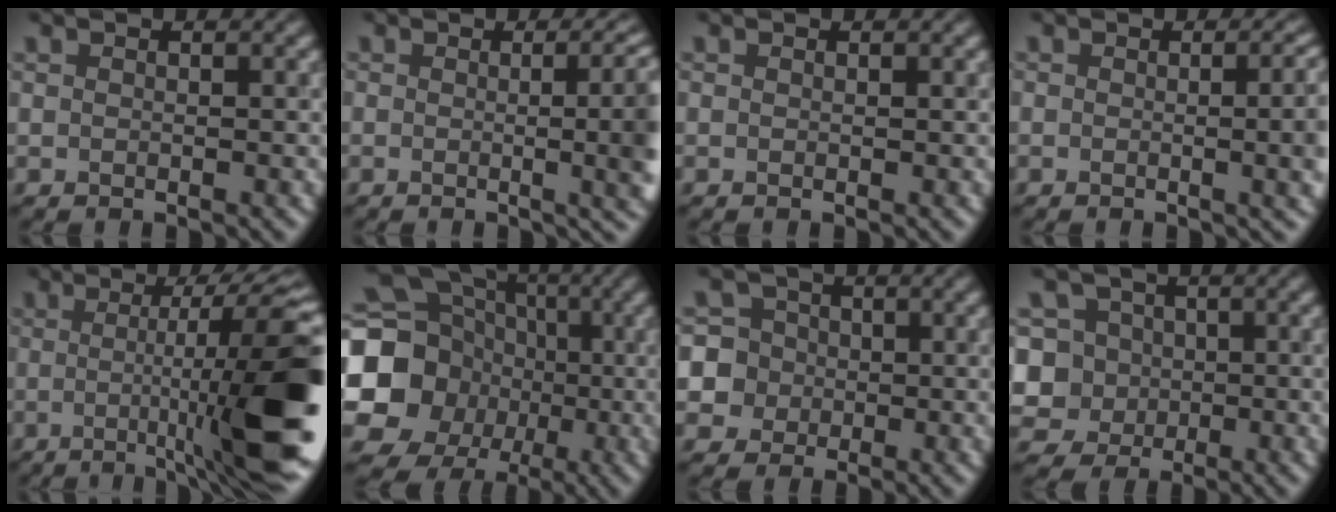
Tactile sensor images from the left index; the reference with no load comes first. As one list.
[{"total": 7.8, "force": [-0.4, 3.4, 7.0], "torque": [-0.052, -0.002, -0.003]}, {"total": 0.0}, {"total": 5.0, "force": [-0.4, 2.2, 4.5], "torque": [-0.037, -0.007, 0.000]}, {"total": 13.9, "force": [-1.8, 2.6, 13.6], "torque": [-0.153, 0.011, -0.026]}, {"total": 20.0, "force": [-1.3, 18.4, 7.7], "torque": [-0.184, -0.002, -0.070]}, {"total": 7.2, "force": [-0.6, 7.0, 1.6], "torque": [-0.040, 0.022, -0.021]}, {"total": 8.9, "force": [-1.2, 8.3, 3.1], "torque": [-0.071, 0.027, -0.053]}]